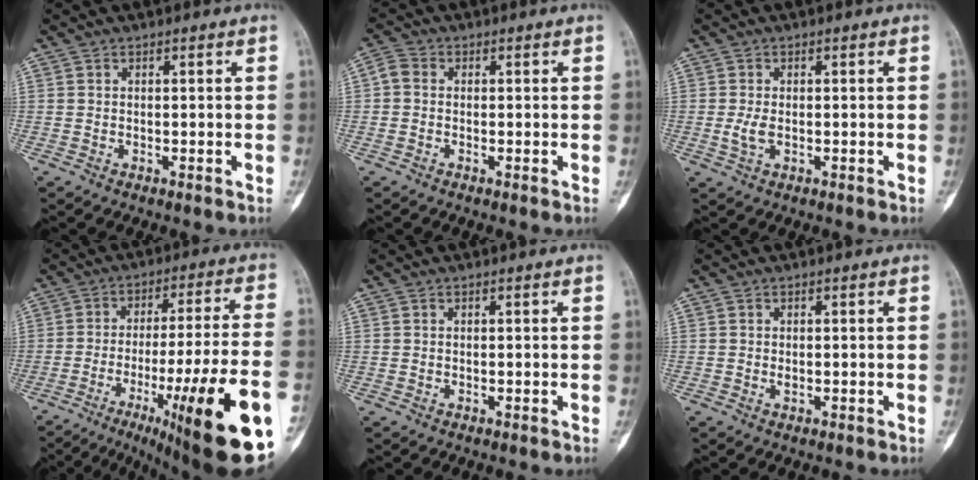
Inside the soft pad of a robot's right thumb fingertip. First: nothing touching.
{"total": 2.6, "force": [0.0, 2.1, 1.4], "torque": [-0.025, 0.008, -0.008]}
{"total": 2.6, "force": [-0.3, 1.3, 2.1], "torque": [-0.052, -0.003, -0.006]}
{"total": 25.7, "force": [-10.8, 3.2, 23.1], "torque": [-0.275, 0.030, -0.153]}
{"total": 0.0}
{"total": 0.6, "force": [0.0, 0.5, 0.4], "torque": [-0.003, 0.000, -0.001]}